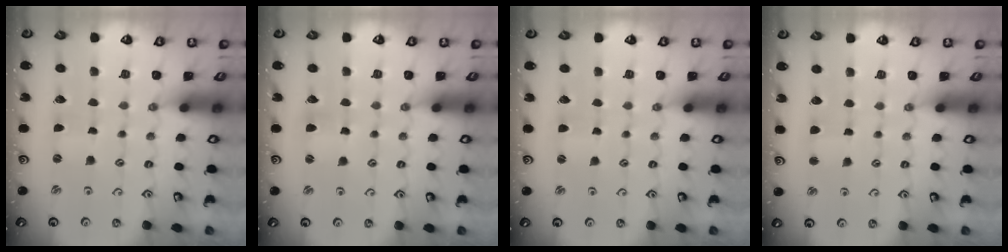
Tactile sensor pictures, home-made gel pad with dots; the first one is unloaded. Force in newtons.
{"total": 1.8, "press": 1.8, "slide": 0.2}
{"total": 2.1, "press": 2.0, "slide": 0.4}
{"total": 2.9, "press": 2.9, "slide": 0.3}